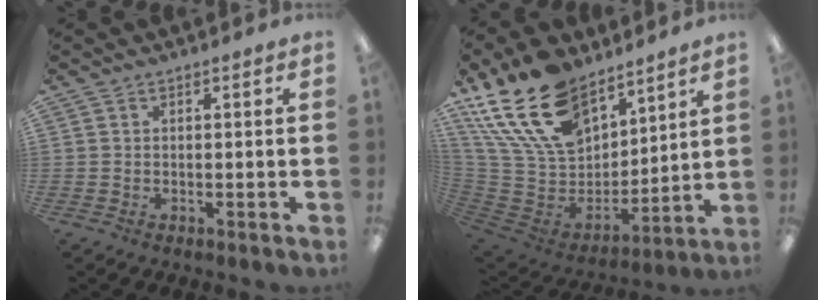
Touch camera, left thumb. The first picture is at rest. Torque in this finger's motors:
{"motor_torque": [1.35, 1.26, 1.37, -1.40, 0.61]}